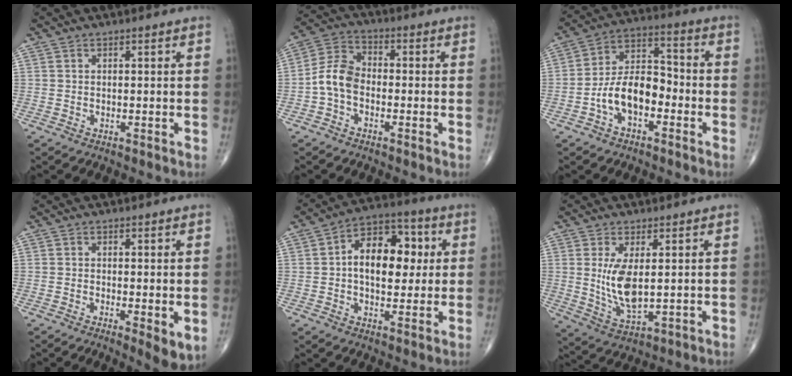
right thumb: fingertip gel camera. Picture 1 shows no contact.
{"total": 7.2, "force": [-1.9, 4.8, 4.9], "torque": [-0.087, 0.029, -0.052]}
{"total": 11.3, "force": [-3.9, 6.5, 8.4], "torque": [-0.136, 0.047, -0.078]}
{"total": 4.7, "force": [-0.8, 1.5, 4.4], "torque": [-0.069, -0.016, -0.013]}
{"total": 13.9, "force": [1.7, 8.5, 10.9], "torque": [-0.133, 0.021, 0.018]}
{"total": 8.5, "force": [1.2, 3.5, 7.6], "torque": [-0.150, -0.023, 0.035]}